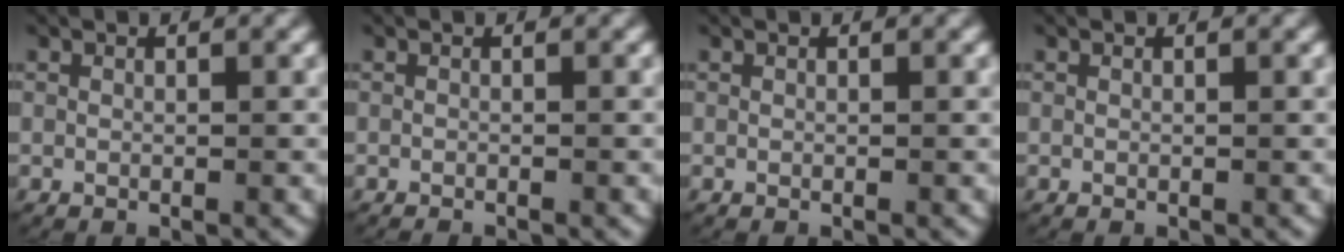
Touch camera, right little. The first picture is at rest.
{"total": 0.6, "force": [-0.6, 0.0, -0.1], "torque": [-0.003, -0.005, -0.009]}
{"total": 0.0}
{"total": 0.0}